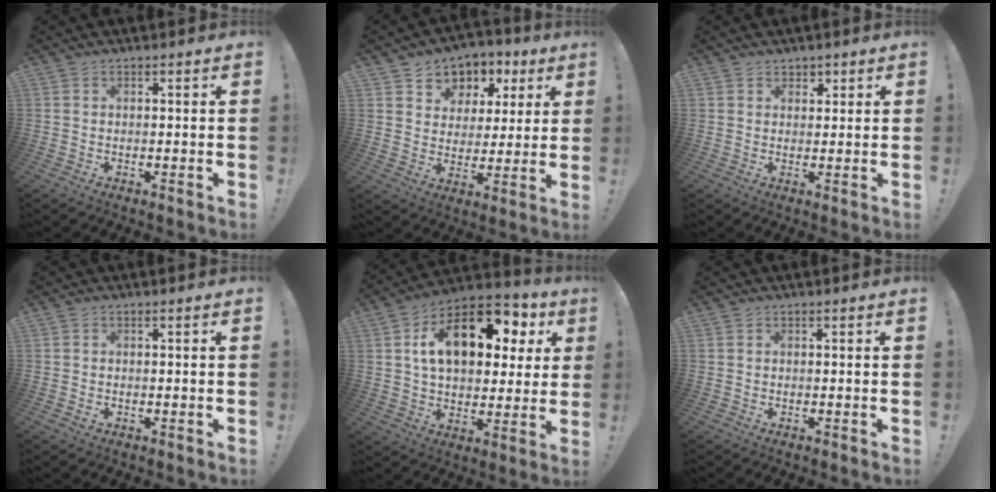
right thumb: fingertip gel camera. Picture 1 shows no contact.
{"total": 7.4, "force": [2.6, 6.7, 1.7], "torque": [-0.019, -0.024, 0.055]}
{"total": 2.4, "force": [1.5, 1.9, 0.3], "torque": [0.012, -0.009, 0.025]}
{"total": 0.6, "force": [0.1, 0.6, 0.1], "torque": [0.005, 0.001, 0.000]}
{"total": 19.1, "force": [6.9, 11.0, 14.0], "torque": [-0.218, -0.018, 0.116]}
{"total": 0.0}